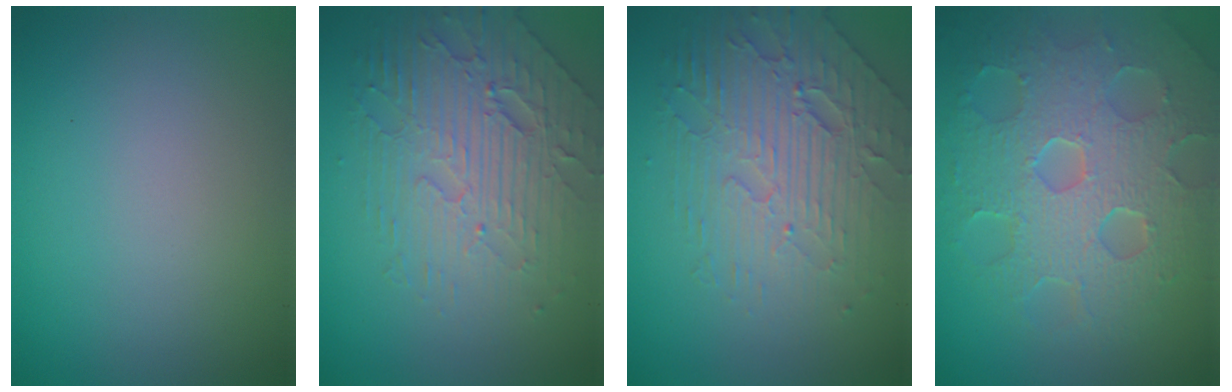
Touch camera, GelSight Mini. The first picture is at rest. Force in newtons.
{"total": 5.6, "press": 4.4, "slide": 3.4}
{"total": 5.6, "press": 4.4, "slide": 3.4}
{"total": 8.8, "press": 6.2, "slide": 6.2}